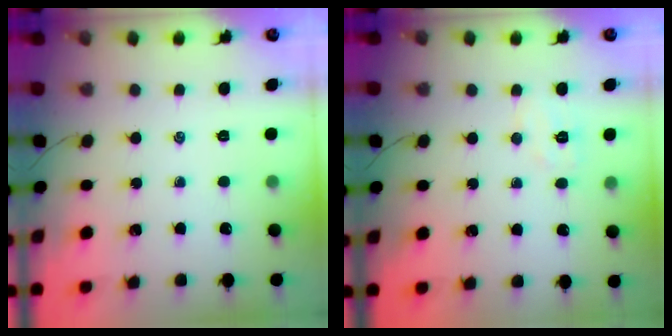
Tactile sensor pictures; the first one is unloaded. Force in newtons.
{"total": 4.4, "press": 4.3, "slide": 1.0}